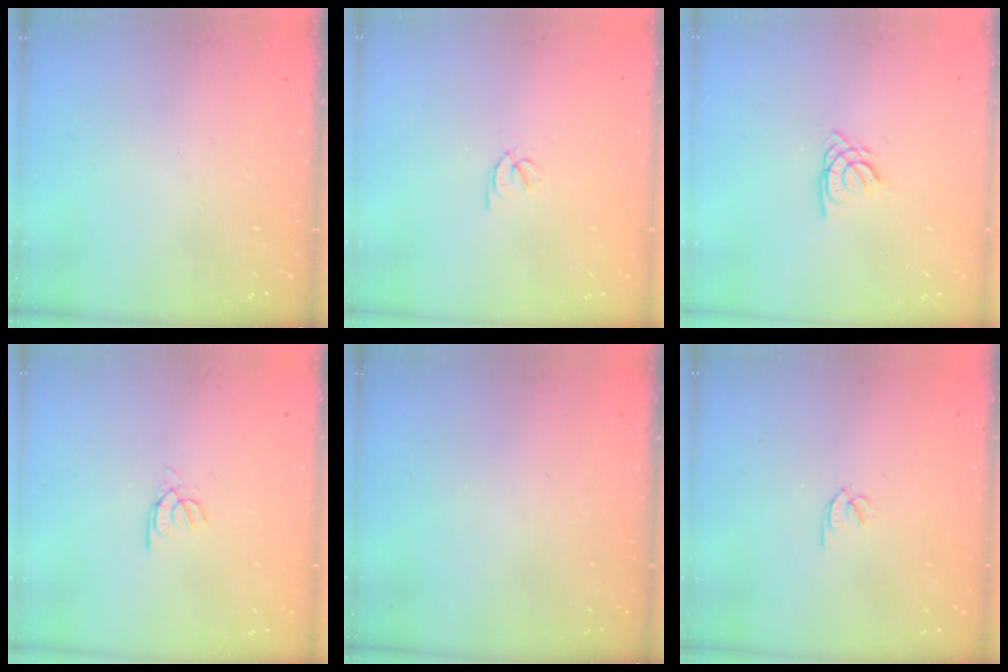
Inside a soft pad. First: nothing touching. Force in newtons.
{"total": 2.1, "press": 2.1, "slide": 0.4}
{"total": 2.2, "press": 2.2, "slide": 0.0}
{"total": 3.6, "press": 3.5, "slide": 0.4}
{"total": 0.0}
{"total": 1.8, "press": 1.7, "slide": 0.5}